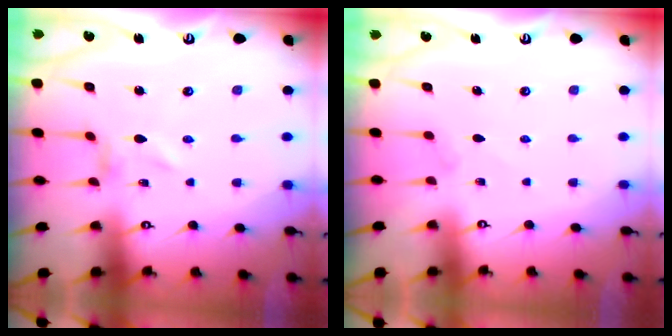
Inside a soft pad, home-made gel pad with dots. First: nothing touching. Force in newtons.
{"total": 0.0}